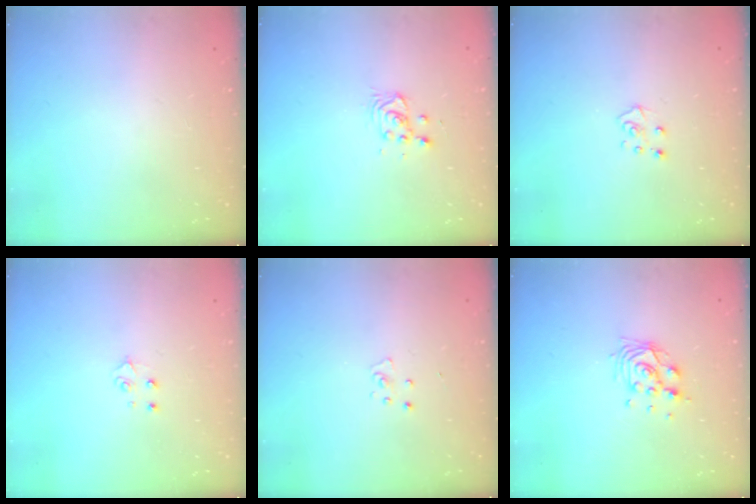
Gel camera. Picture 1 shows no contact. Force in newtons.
{"total": 3.3, "press": 3.3, "slide": 0.2}
{"total": 5.1, "press": 5.1, "slide": 0.4}
{"total": 3.9, "press": 3.9, "slide": 0.3}
{"total": 2.6, "press": 2.6, "slide": 0.2}
{"total": 11.0, "press": 10.6, "slide": 2.9}